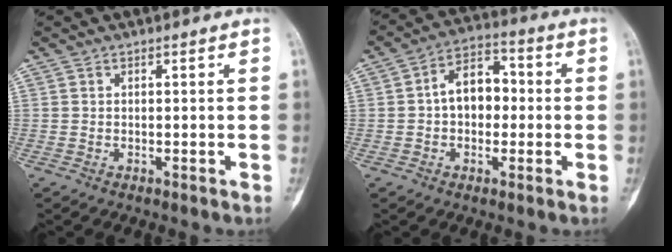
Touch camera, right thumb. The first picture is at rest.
{"total": 9.3, "force": [0.0, 6.4, 6.8], "torque": [-0.078, 0.030, -0.012]}